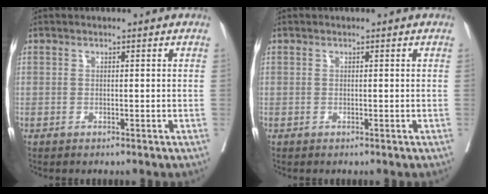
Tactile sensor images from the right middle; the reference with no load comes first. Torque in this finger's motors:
{"motor_torque": [0.25, -0.01, 0.07, -0.01]}